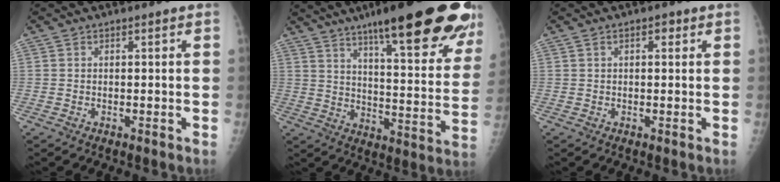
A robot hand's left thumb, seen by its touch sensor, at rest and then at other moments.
{"total": 28.8, "force": [19.0, 5.8, 20.8], "torque": [-0.253, -0.062, 0.262]}
{"total": 1.7, "force": [0.7, 0.9, 1.2], "torque": [-0.011, 0.001, 0.010]}